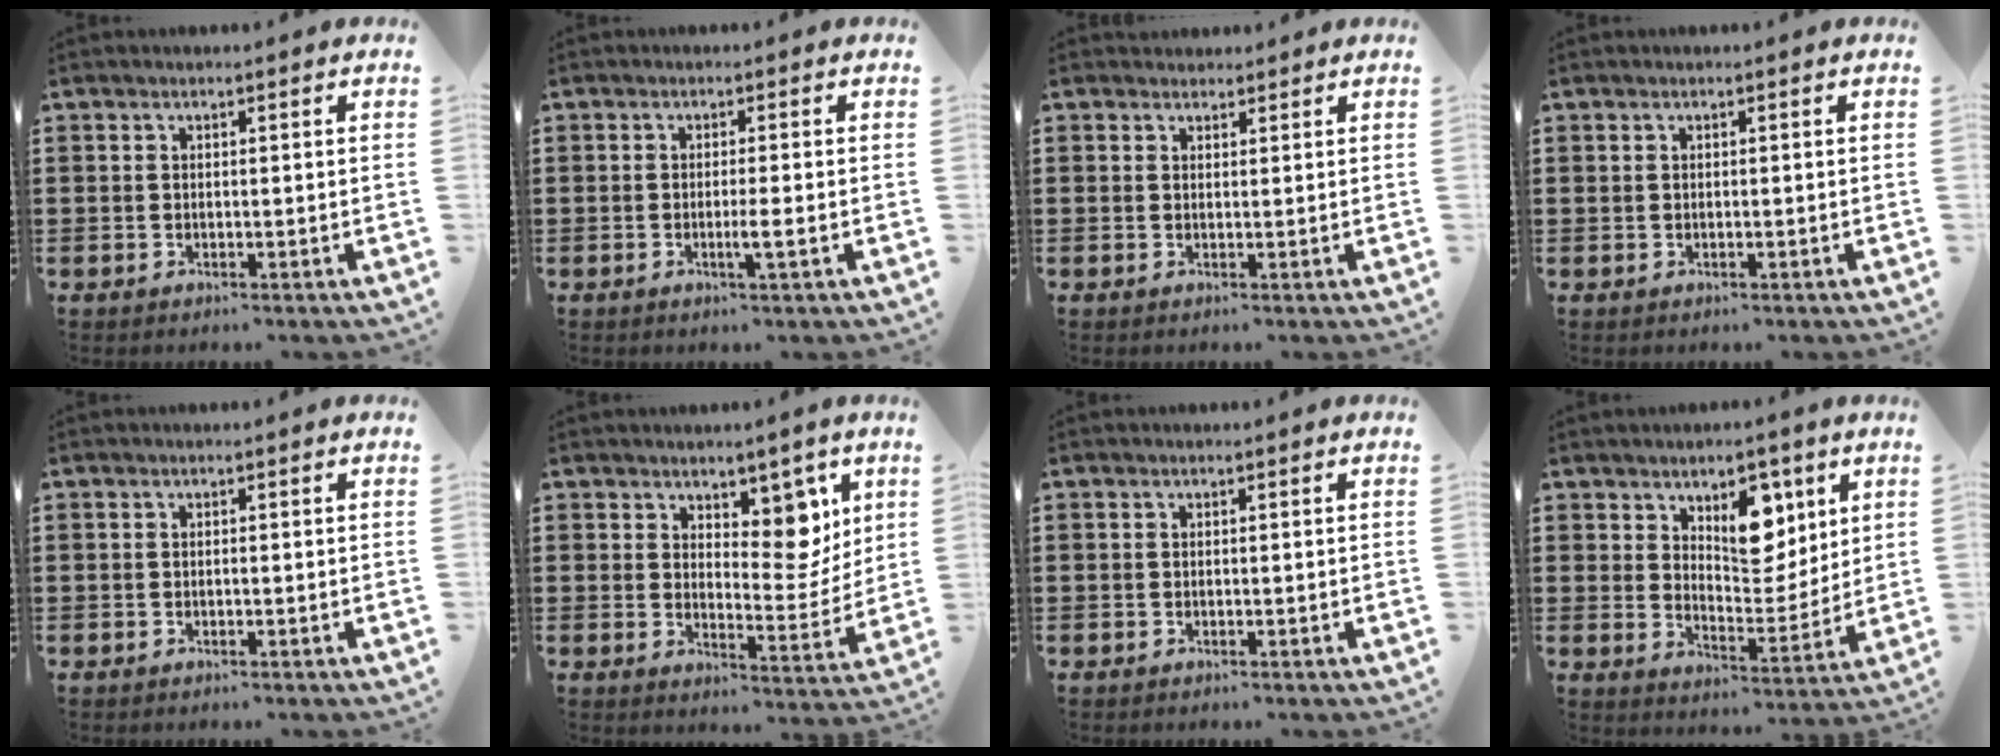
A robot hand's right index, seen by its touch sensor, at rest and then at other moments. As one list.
[{"total": 2.4, "force": [-0.8, -0.1, 2.3], "torque": [-0.037, -0.005, -0.016]}, {"total": 1.2, "force": [1.1, 0.5, -0.2], "torque": [0.000, 0.001, 0.022]}, {"total": 0.0}, {"total": 0.0}, {"total": 7.3, "force": [4.8, 4.1, 3.6], "torque": [-0.052, -0.025, 0.080]}, {"total": 0.0}, {"total": 8.6, "force": [4.7, 4.9, 5.2], "torque": [-0.073, -0.015, 0.077]}]